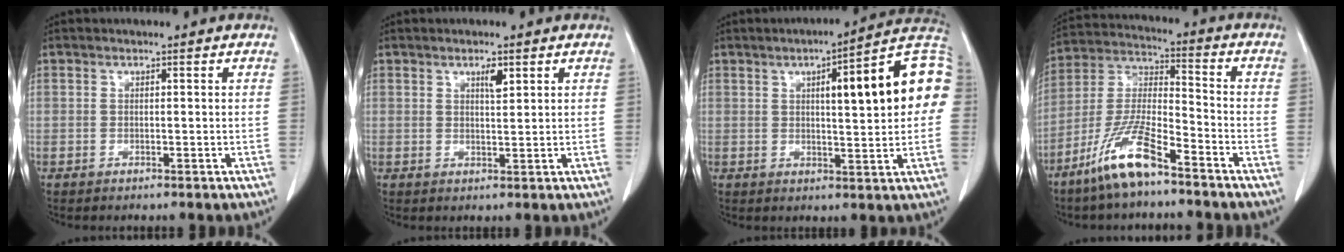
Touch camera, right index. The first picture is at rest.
{"total": 2.1, "force": [1.2, 0.5, 1.7], "torque": [-0.029, -0.003, 0.021]}
{"total": 15.3, "force": [2.8, 2.7, 14.8], "torque": [-0.194, 0.034, 0.032]}
{"total": 11.8, "force": [-8.0, 1.8, 8.5], "torque": [-0.183, -0.015, -0.159]}